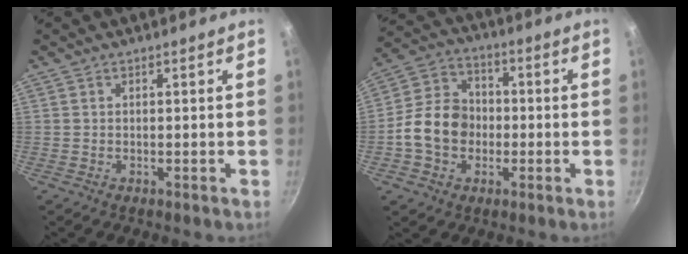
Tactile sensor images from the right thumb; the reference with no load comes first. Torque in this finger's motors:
{"motor_torque": [1.04, 1.68, 0.92, -0.74, 0.08]}